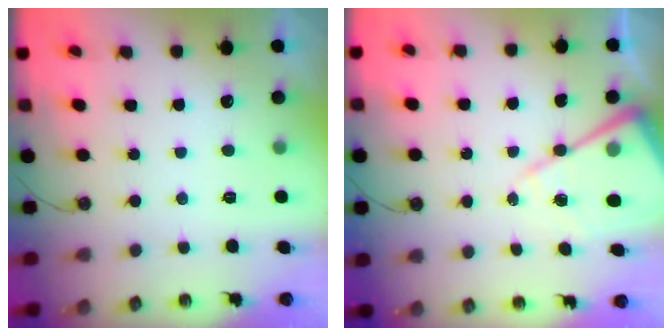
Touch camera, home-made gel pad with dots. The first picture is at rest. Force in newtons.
{"total": 14.5, "press": 14.4, "slide": 1.1}